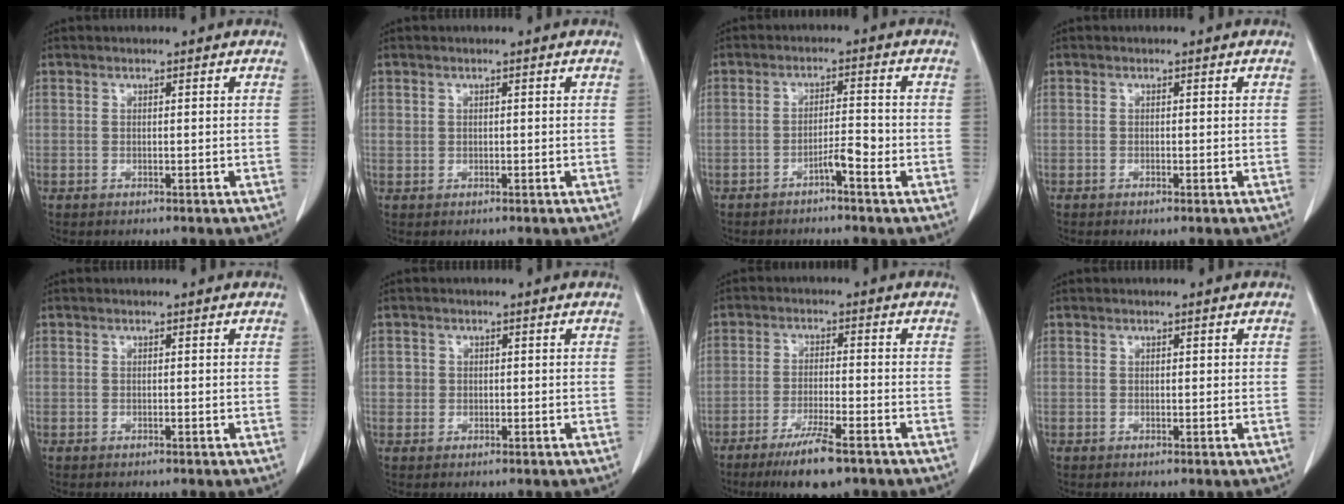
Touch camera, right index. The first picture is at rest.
{"total": 0.8, "force": [0.3, 0.8, 0.1], "torque": [0.004, 0.006, 0.003]}
{"total": 3.0, "force": [-1.8, 0.1, 2.4], "torque": [-0.034, 0.005, -0.033]}
{"total": 0.7, "force": [-0.4, 0.1, 0.6], "torque": [-0.010, -0.001, -0.005]}
{"total": 0.0}
{"total": 1.5, "force": [0.1, 1.5, 0.1], "torque": [0.005, 0.006, -0.001]}
{"total": 8.1, "force": [-5.4, 0.9, 5.9], "torque": [-0.106, -0.017, -0.090]}
{"total": 0.6, "force": [0.2, 0.3, 0.5], "torque": [-0.003, 0.002, 0.003]}